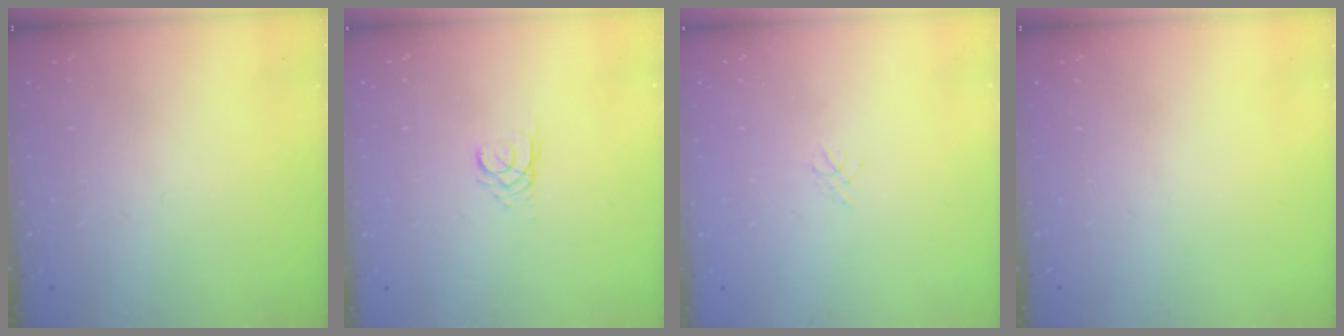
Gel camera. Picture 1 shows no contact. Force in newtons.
{"total": 2.6, "press": 2.6, "slide": 0.3}
{"total": 1.5, "press": 1.4, "slide": 0.4}
{"total": 0.0}